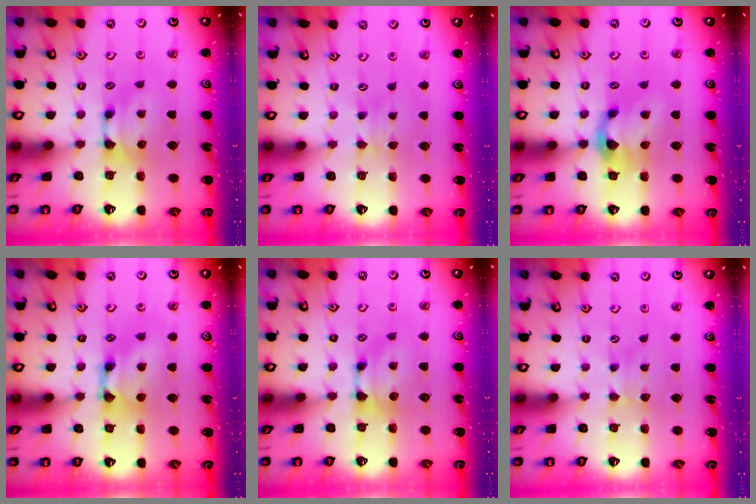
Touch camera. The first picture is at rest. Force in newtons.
{"total": 2.9, "press": 2.9, "slide": 0.4}
{"total": 2.9, "press": 2.2, "slide": 1.9}
{"total": 2.7, "press": 2.7, "slide": 0.2}
{"total": 0.0}
{"total": 1.9, "press": 1.8, "slide": 0.4}